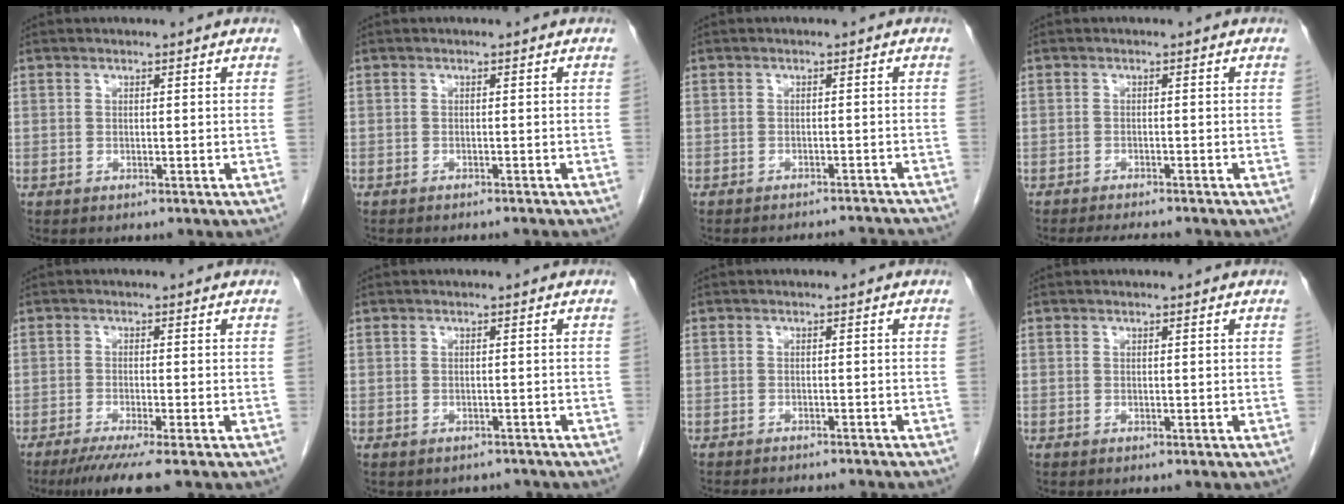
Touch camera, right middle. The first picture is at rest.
{"total": 6.4, "force": [-5.9, 0.8, 2.5], "torque": [-0.025, -0.014, -0.071]}
{"total": 8.0, "force": [-7.9, 0.6, 0.9], "torque": [-0.005, 0.008, -0.086]}
{"total": 5.9, "force": [-5.4, 0.9, 2.2], "torque": [-0.029, -0.010, -0.079]}
{"total": 6.0, "force": [-4.5, -0.8, 3.9], "torque": [-0.055, -0.016, -0.076]}
{"total": 2.5, "force": [-2.2, 1.2, -0.1], "torque": [0.001, 0.001, -0.028]}
{"total": 9.8, "force": [-9.0, 1.5, 3.6], "torque": [-0.045, -0.012, -0.110]}
{"total": 0.0}